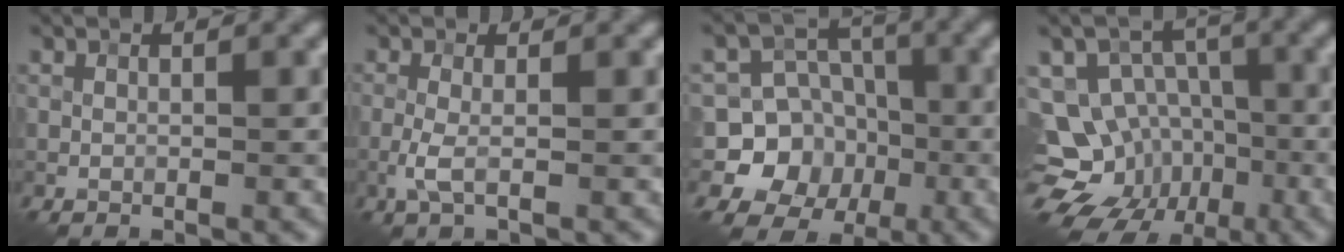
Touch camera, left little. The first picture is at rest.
{"total": 2.0, "force": [-0.5, 0.4, 1.8], "torque": [-0.042, 0.001, -0.017]}
{"total": 9.3, "force": [-2.2, 8.7, 2.4], "torque": [-0.043, 0.016, -0.067]}
{"total": 13.6, "force": [-5.9, 11.4, 4.4], "torque": [-0.082, -0.017, -0.099]}